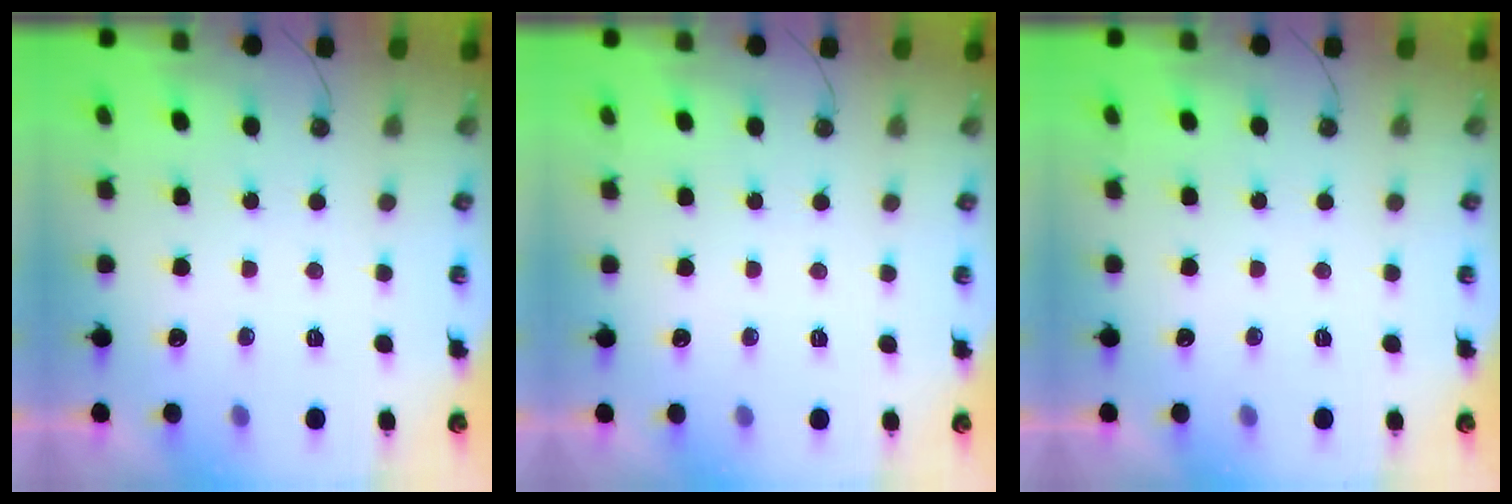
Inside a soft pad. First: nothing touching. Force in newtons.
{"total": 0.0}
{"total": 0.0}